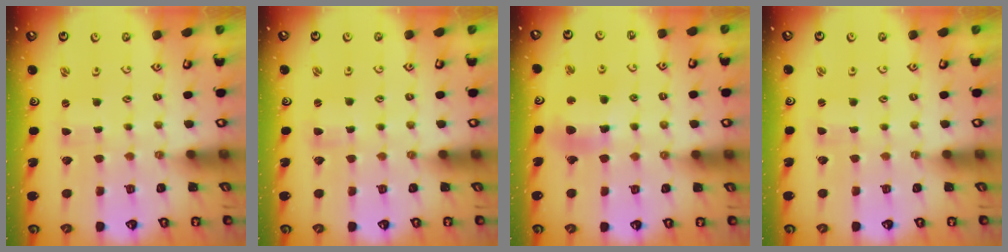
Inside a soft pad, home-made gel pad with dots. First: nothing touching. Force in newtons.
{"total": 1.5, "press": 1.4, "slide": 0.2}
{"total": 11.5, "press": 11.4, "slide": 1.7}
{"total": 1.1, "press": 1.1, "slide": 0.1}